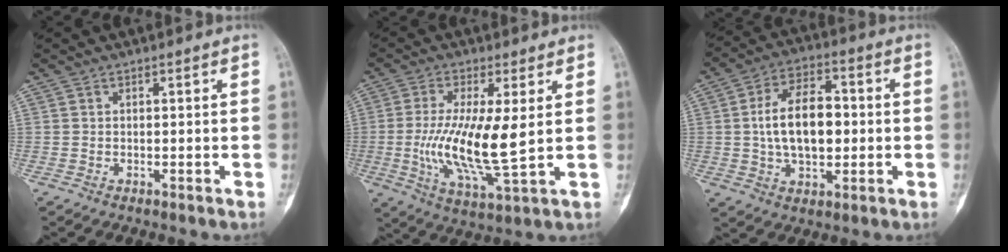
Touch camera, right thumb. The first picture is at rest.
{"total": 13.5, "force": [0.3, 3.2, 13.1], "torque": [-0.275, -0.022, 0.011]}
{"total": 13.5, "force": [0.3, 8.0, 10.9], "torque": [-0.173, 0.016, 0.004]}